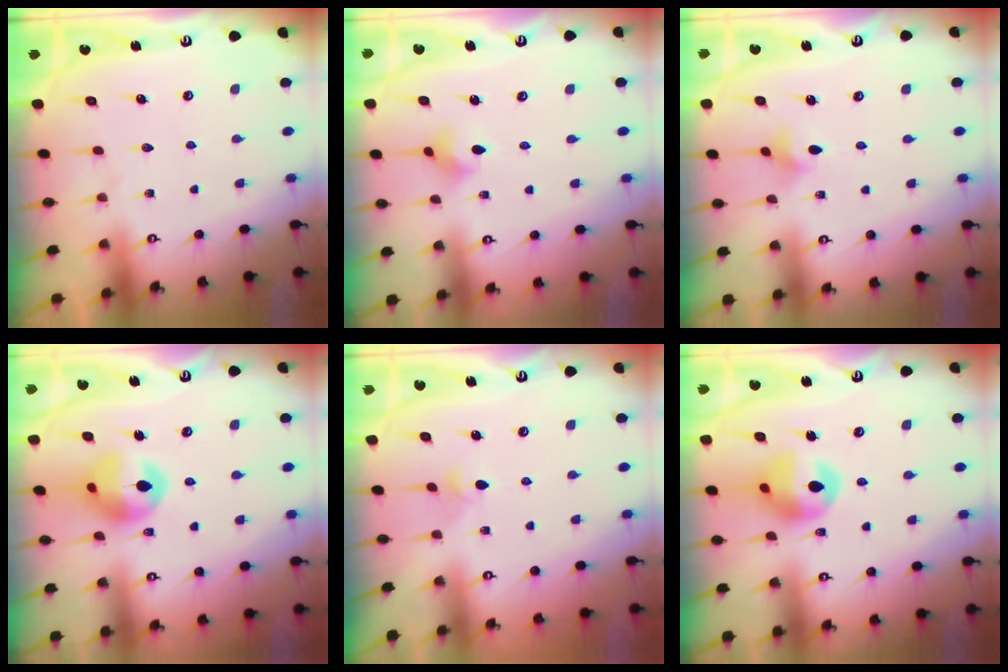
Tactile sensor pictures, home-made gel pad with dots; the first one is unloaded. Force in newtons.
{"total": 3.5, "press": 3.5, "slide": 0.6}
{"total": 3.3, "press": 3.2, "slide": 0.6}
{"total": 14.0, "press": 13.9, "slide": 1.5}
{"total": 3.3, "press": 3.2, "slide": 0.9}
{"total": 13.6, "press": 12.9, "slide": 4.4}